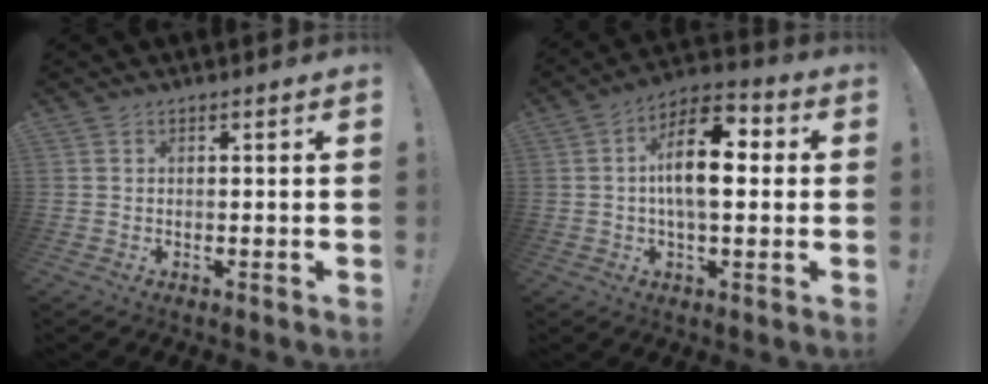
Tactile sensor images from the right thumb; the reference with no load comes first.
{"total": 14.8, "force": [1.2, 7.3, 12.9], "torque": [-0.213, 0.003, 0.010]}